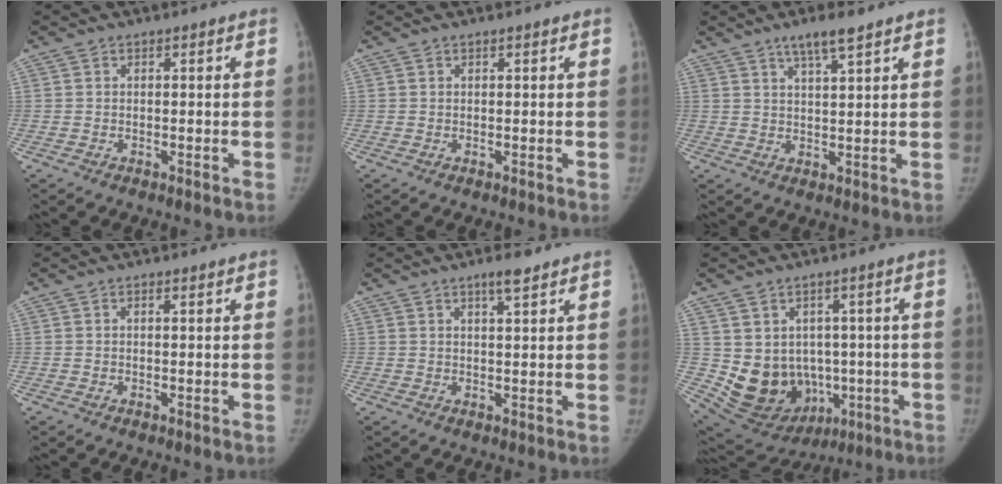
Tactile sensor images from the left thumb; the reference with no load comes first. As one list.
[{"total": 0.0}, {"total": 5.2, "force": [3.6, 0.6, 3.7], "torque": [-0.065, -0.019, 0.067]}, {"total": 0.6, "force": [0.4, 0.0, 0.4], "torque": [-0.007, 0.000, 0.007]}, {"total": 3.3, "force": [2.3, 0.5, 2.2], "torque": [-0.035, -0.015, 0.039]}, {"total": 14.0, "force": [-1.4, 11.7, 7.5], "torque": [-0.096, 0.013, 0.017]}]